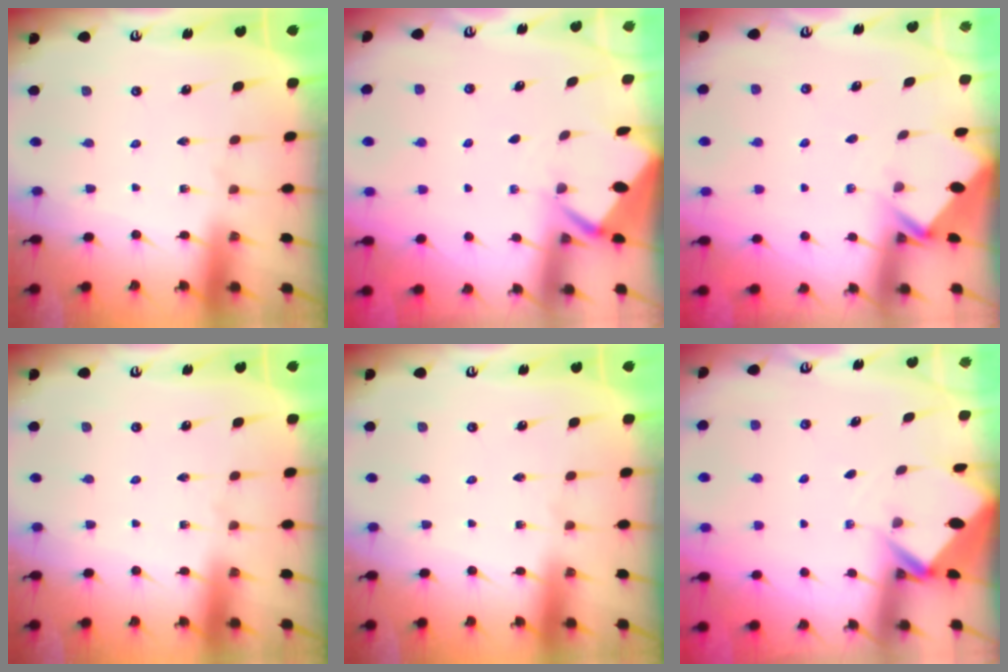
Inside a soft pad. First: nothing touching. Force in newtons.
{"total": 2.6, "press": 2.5, "slide": 0.3}
{"total": 2.8, "press": 2.8, "slide": 0.2}
{"total": 0.0}
{"total": 0.0}
{"total": 2.7, "press": 2.7, "slide": 0.1}